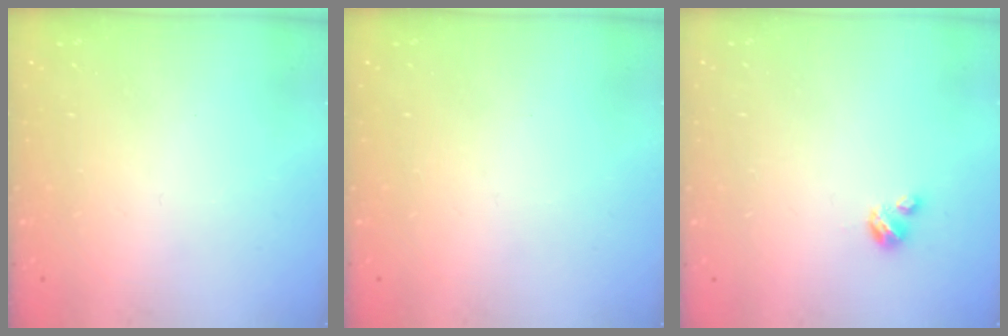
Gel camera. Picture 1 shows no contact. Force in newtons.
{"total": 0.0}
{"total": 2.9, "press": 2.9, "slide": 0.3}